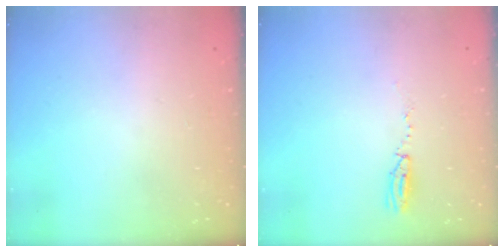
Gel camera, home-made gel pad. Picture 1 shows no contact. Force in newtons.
{"total": 3.2, "press": 2.6, "slide": 1.9}